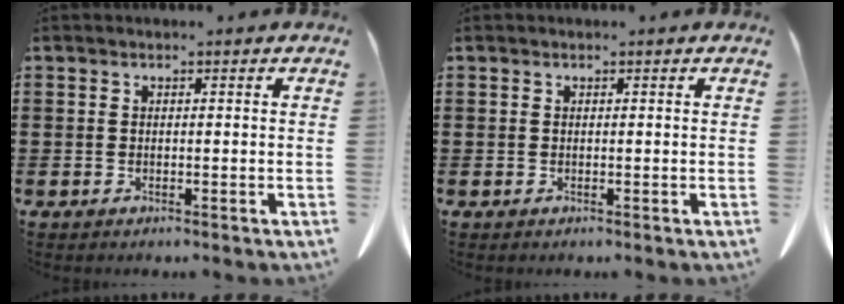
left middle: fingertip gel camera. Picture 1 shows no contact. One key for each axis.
{"total": 0.0}